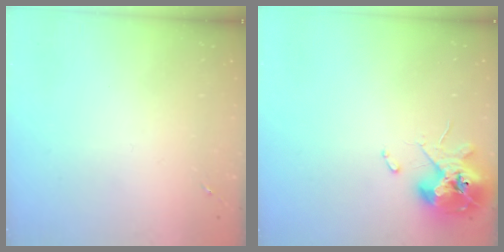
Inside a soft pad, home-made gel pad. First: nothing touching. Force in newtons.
{"total": 13.0, "press": 12.8, "slide": 1.8}